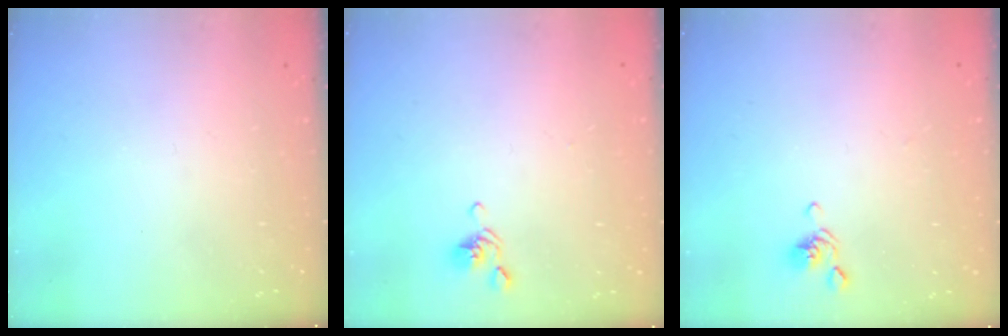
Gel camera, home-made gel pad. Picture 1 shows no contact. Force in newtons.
{"total": 2.6, "press": 2.5, "slide": 0.6}
{"total": 2.6, "press": 2.5, "slide": 0.4}